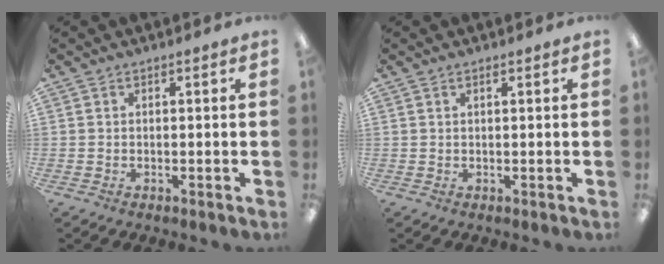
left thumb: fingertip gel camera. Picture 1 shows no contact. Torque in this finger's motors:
{"motor_torque": [0.02, -0.05, -0.39, 0.15, 0.03]}